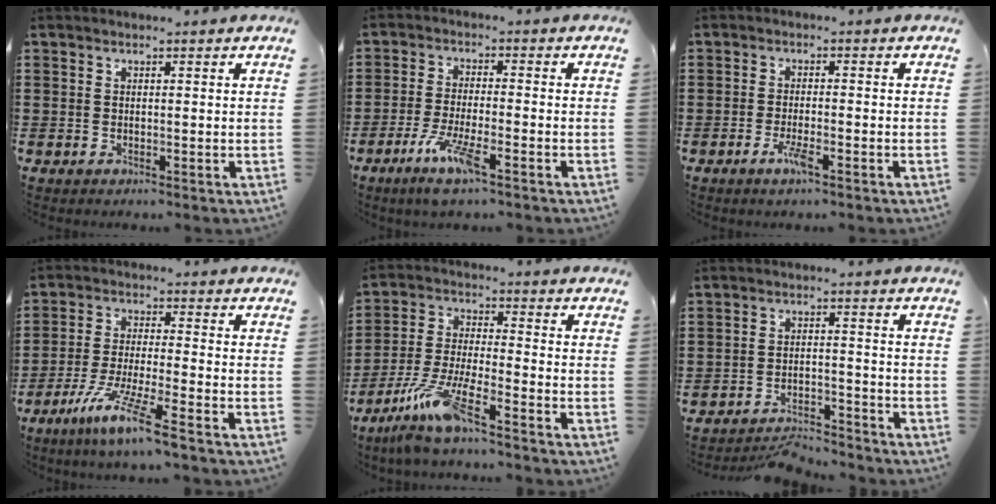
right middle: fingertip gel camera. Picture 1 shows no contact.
{"total": 6.5, "force": [-3.7, 0.9, 5.2], "torque": [-0.107, -0.012, -0.068]}
{"total": 3.0, "force": [-1.6, 0.4, 2.5], "torque": [-0.057, -0.006, -0.033]}
{"total": 8.3, "force": [-6.2, -0.2, 5.5], "torque": [-0.119, -0.018, -0.119]}
{"total": 8.9, "force": [-6.7, 0.2, 5.8], "torque": [-0.130, -0.016, -0.136]}
{"total": 4.1, "force": [-4.1, 0.5, 0.6], "torque": [-0.014, 0.004, -0.085]}